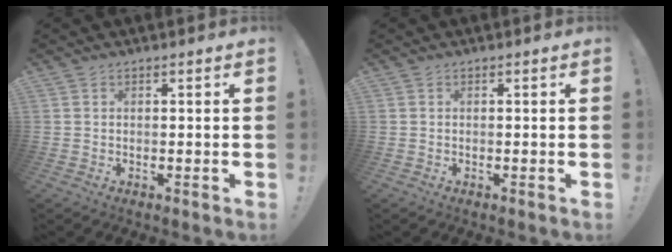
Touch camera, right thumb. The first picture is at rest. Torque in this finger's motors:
{"motor_torque": [0.11, -0.01, 0.32, -0.31, 0.00]}